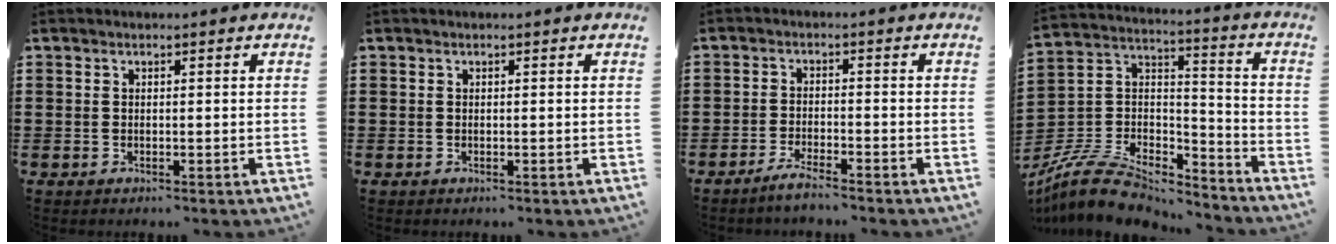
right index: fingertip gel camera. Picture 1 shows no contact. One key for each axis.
{"total": 0.0}
{"total": 2.9, "fx": -2.6, "fy": -0.2, "fz": 1.2, "tx": -0.021, "ty": 0.003, "tz": -0.050}
{"total": 9.4, "fx": -7.9, "fy": 3.4, "fz": 3.6, "tx": -0.087, "ty": 0.008, "tz": -0.157}